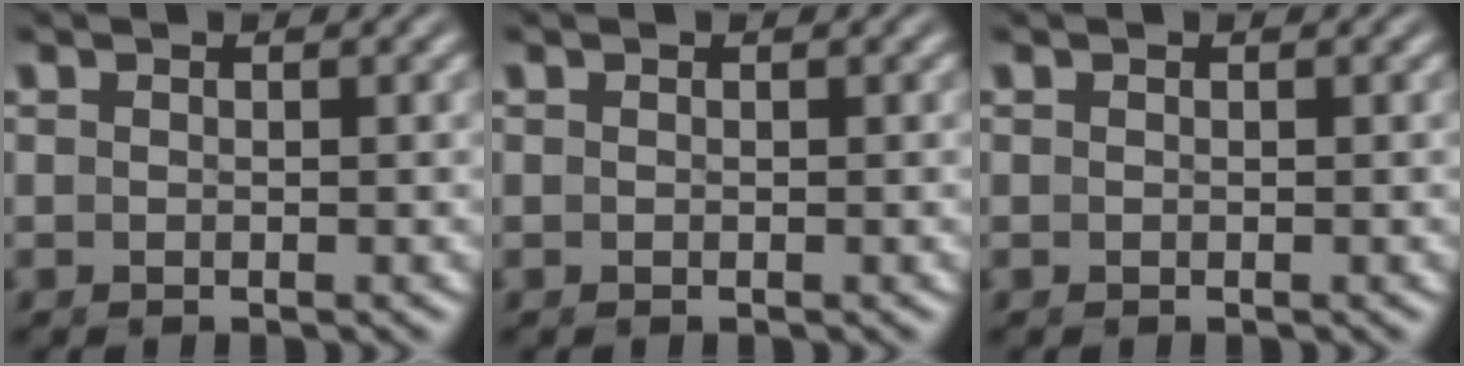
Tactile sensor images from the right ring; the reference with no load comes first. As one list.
[{"total": 0.0}, {"total": 0.0}]